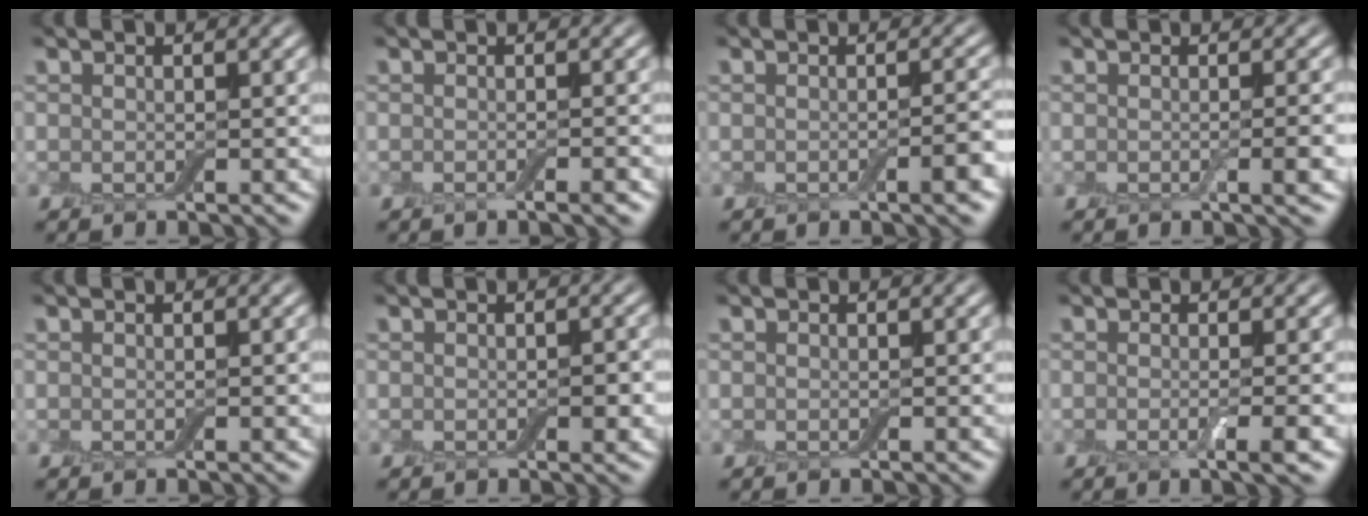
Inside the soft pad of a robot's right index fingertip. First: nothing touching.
{"total": 1.4, "force": [-0.6, 0.3, 1.2], "torque": [-0.012, -0.001, -0.011]}
{"total": 1.9, "force": [-0.6, 0.4, 1.7], "torque": [-0.019, 0.004, -0.010]}
{"total": 2.1, "force": [-0.4, 0.3, 2.0], "torque": [-0.027, -0.001, -0.008]}
{"total": 0.0}
{"total": 1.3, "force": [-0.2, 0.6, 1.2], "torque": [-0.016, -0.001, -0.001]}
{"total": 0.0}
{"total": 2.4, "force": [-0.5, 0.5, 2.3], "torque": [-0.030, -0.004, -0.010]}